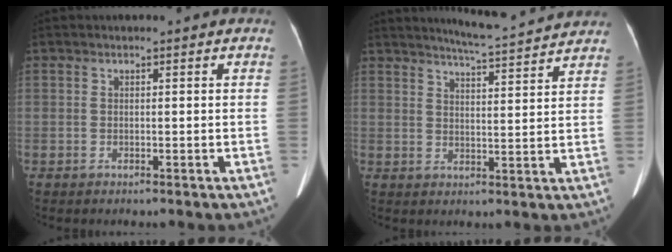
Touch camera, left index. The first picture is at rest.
{"total": 9.8, "force": [9.3, -0.2, 3.2], "torque": [-0.061, 0.009, 0.124]}